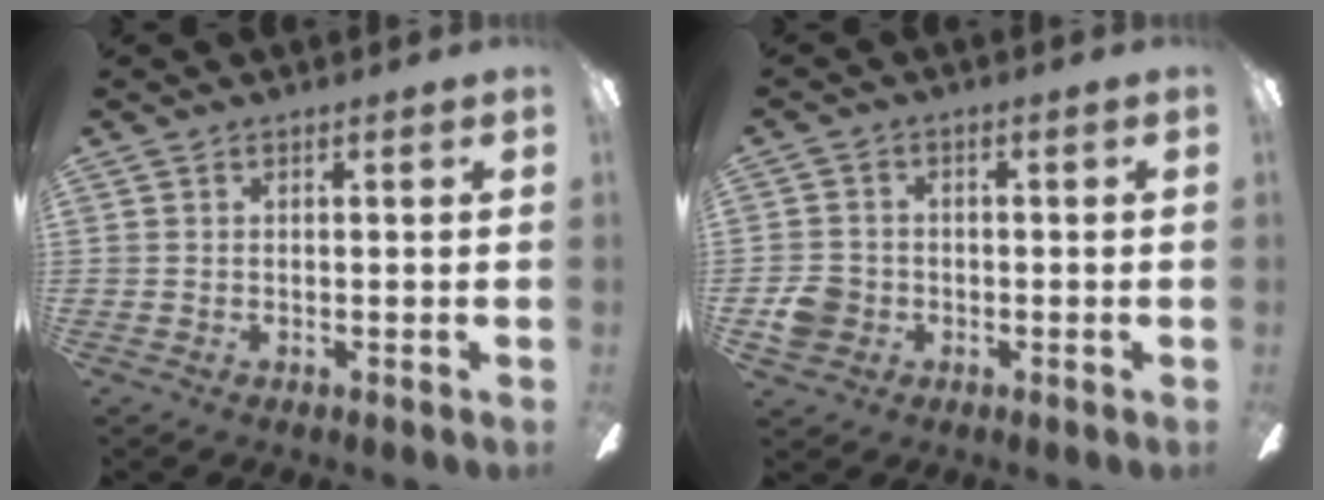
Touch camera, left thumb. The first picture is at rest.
{"total": 5.8, "force": [-1.6, 5.2, 1.9], "torque": [-0.032, 0.013, -0.030]}